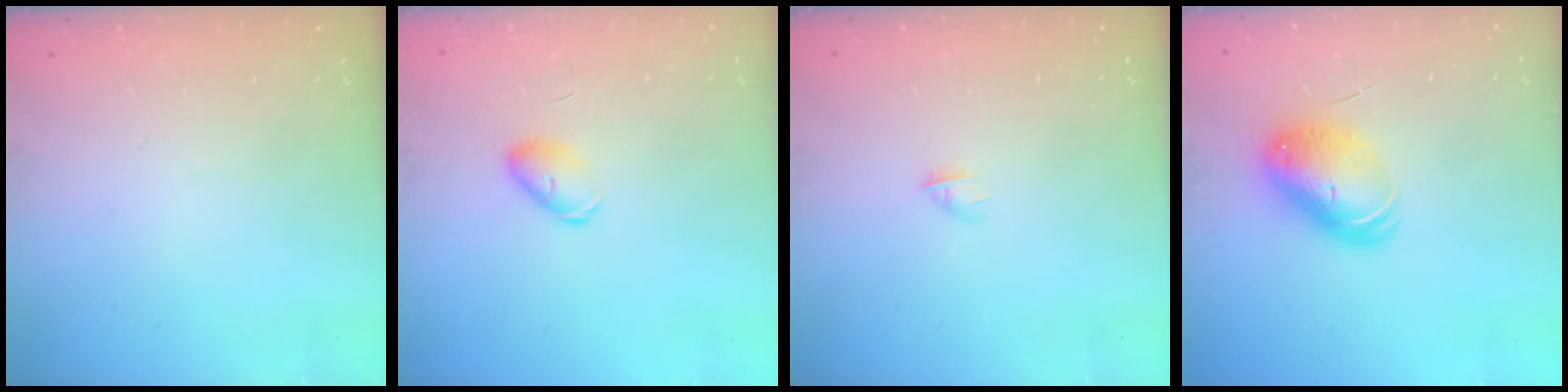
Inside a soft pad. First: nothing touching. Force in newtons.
{"total": 5.5, "press": 5.5, "slide": 0.6}
{"total": 2.8, "press": 2.7, "slide": 0.8}
{"total": 9.3, "press": 9.1, "slide": 2.0}